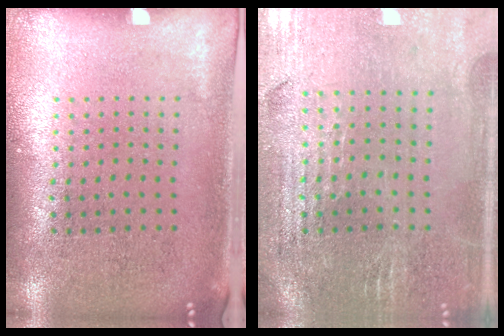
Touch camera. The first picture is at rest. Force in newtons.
{"total": 1.3, "press": 1.3, "slide": 0.3}